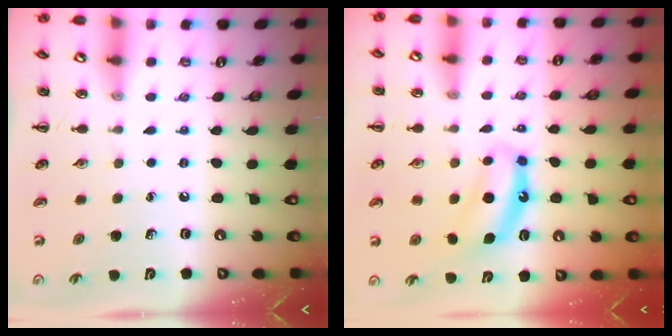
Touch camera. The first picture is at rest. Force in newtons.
{"total": 7.4, "press": 7.3, "slide": 1.1}